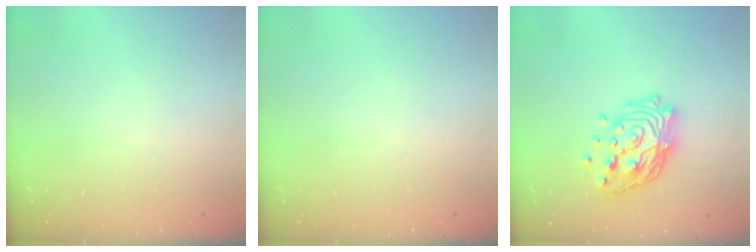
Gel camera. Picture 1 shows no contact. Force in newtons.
{"total": 0.0}
{"total": 16.7, "press": 16.7, "slide": 1.5}